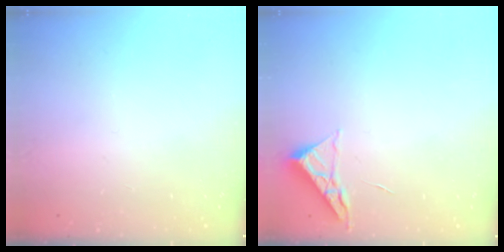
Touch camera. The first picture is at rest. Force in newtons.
{"total": 3.8, "press": 3.8, "slide": 0.5}